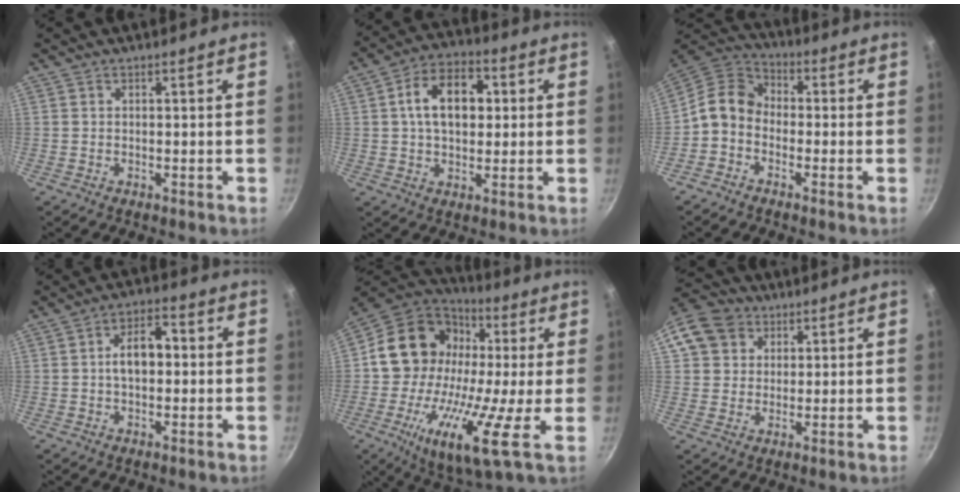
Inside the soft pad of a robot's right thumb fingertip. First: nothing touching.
{"total": 12.7, "force": [2.2, 8.4, 9.3], "torque": [-0.122, 0.017, 0.023]}
{"total": 8.5, "force": [-2.1, 6.7, 4.9], "torque": [-0.080, 0.045, -0.067]}
{"total": 7.6, "force": [0.2, 4.6, 6.0], "torque": [-0.070, 0.025, -0.005]}
{"total": 24.8, "force": [0.3, 14.0, 20.5], "torque": [-0.335, 0.017, -0.023]}
{"total": 11.6, "force": [4.4, 9.8, 4.4], "torque": [-0.070, 0.020, 0.072]}